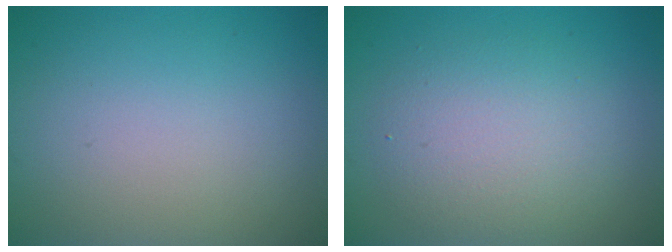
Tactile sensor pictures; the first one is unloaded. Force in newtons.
{"total": 4.3, "press": 4.3, "slide": 0.1}